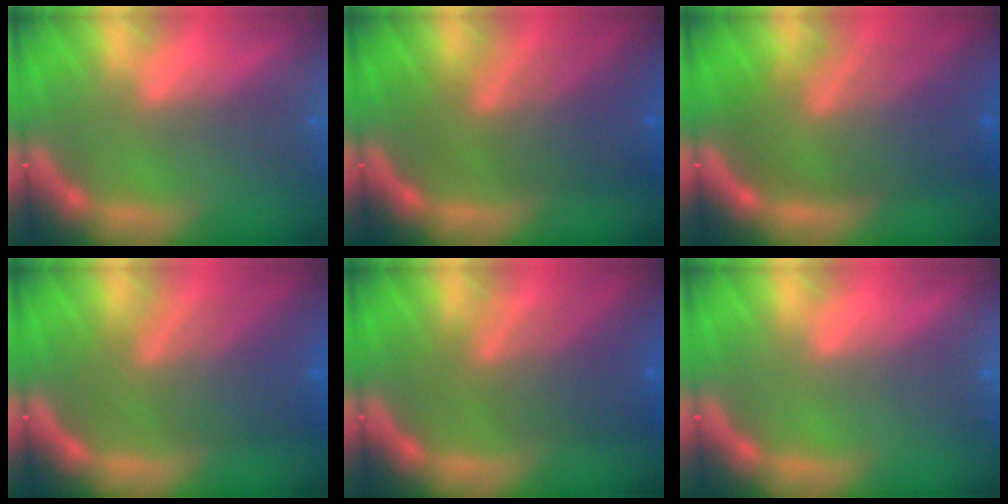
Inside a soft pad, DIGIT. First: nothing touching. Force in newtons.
{"total": 7.5}
{"total": 10.1}
{"total": 7.6}
{"total": 6.0}
{"total": 0.0}